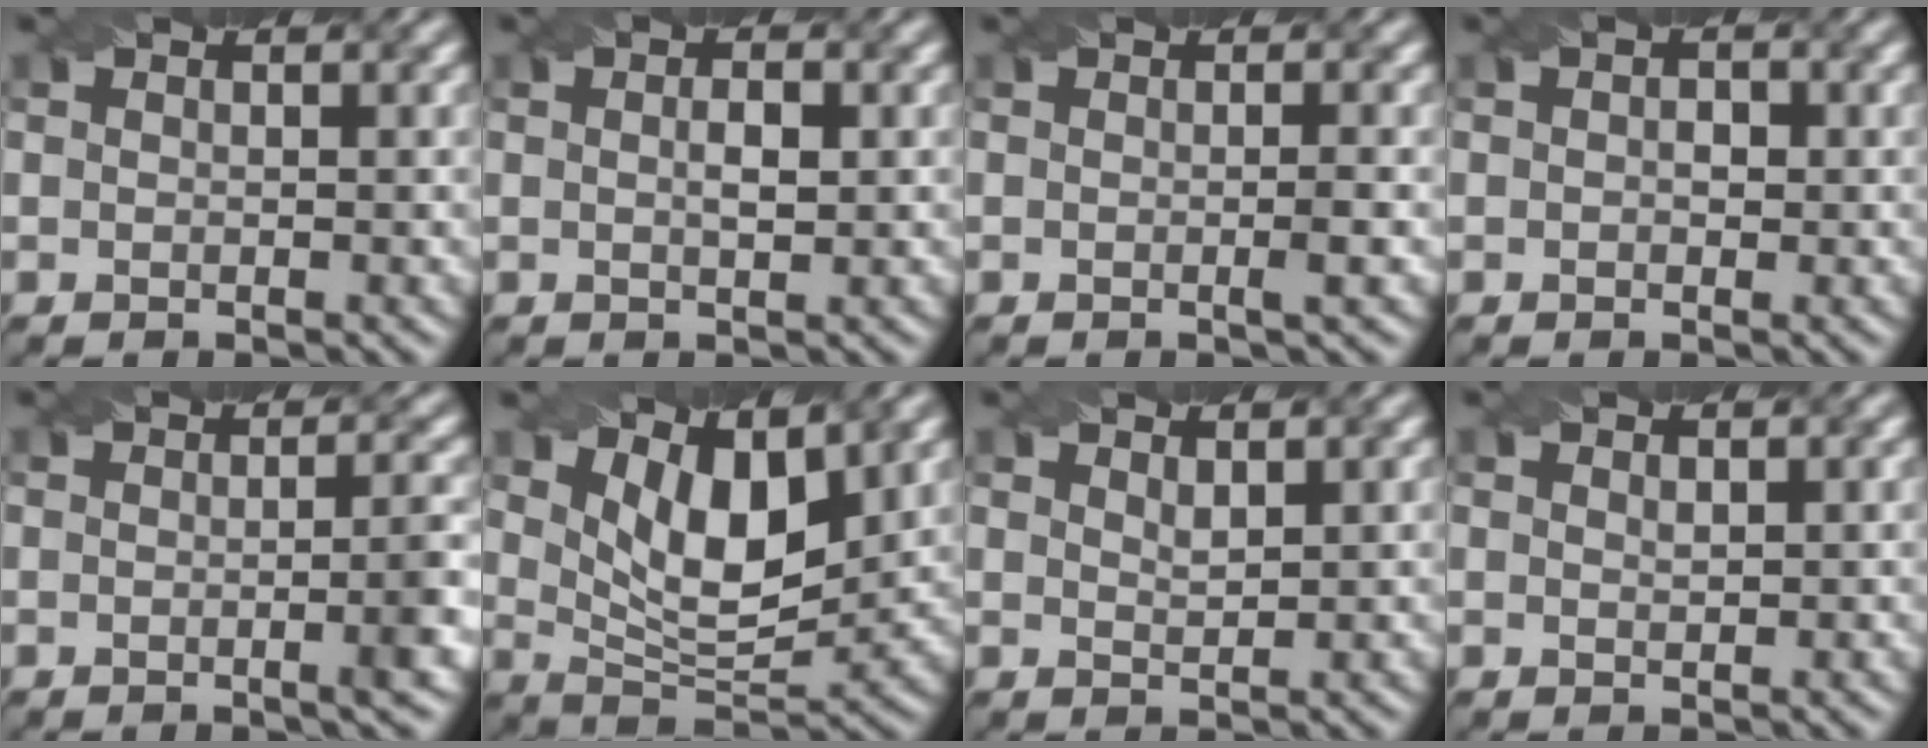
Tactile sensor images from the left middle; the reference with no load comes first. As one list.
[{"total": 1.7, "force": [0.2, 0.5, 1.6], "torque": [-0.020, -0.003, 0.002]}, {"total": 1.4, "force": [-0.4, 0.0, 1.3], "torque": [-0.020, -0.003, -0.007]}, {"total": 1.0, "force": [0.1, 0.7, 0.8], "torque": [-0.011, -0.001, -0.002]}, {"total": 3.3, "force": [-0.5, 0.6, 3.1], "torque": [-0.033, 0.002, -0.011]}, {"total": 6.8, "force": [2.9, 3.0, 5.3], "torque": [-0.101, -0.012, 0.051]}, {"total": 1.2, "force": [1.0, 0.3, 0.6], "torque": [-0.015, -0.001, 0.019]}, {"total": 0.6, "force": [0.5, 0.1, 0.3], "torque": [-0.007, -0.002, 0.011]}]